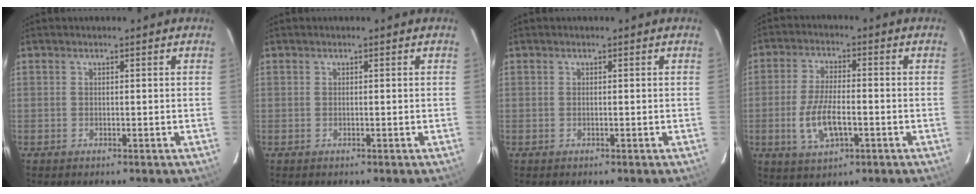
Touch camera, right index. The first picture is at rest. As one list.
[{"total": 0.0}, {"total": 0.0}, {"total": 9.2, "force": [-2.6, 3.9, 7.9], "torque": [-0.163, -0.006, -0.045]}]